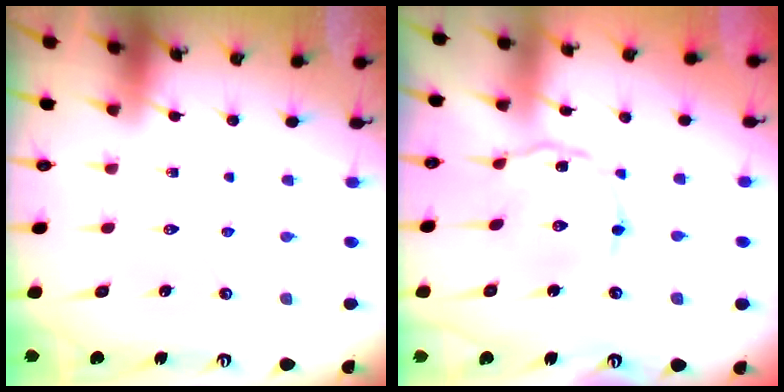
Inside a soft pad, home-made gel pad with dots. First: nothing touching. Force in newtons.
{"total": 7.0, "press": 7.0, "slide": 0.2}